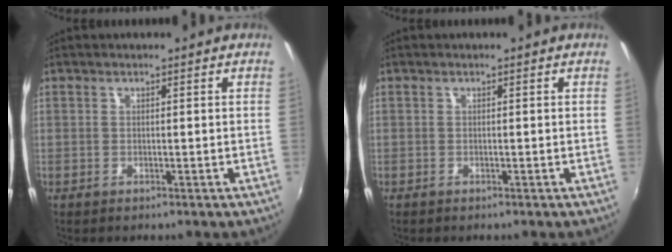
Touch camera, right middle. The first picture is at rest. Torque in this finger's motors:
{"motor_torque": [-0.25, -0.14, -0.04, 0.00]}